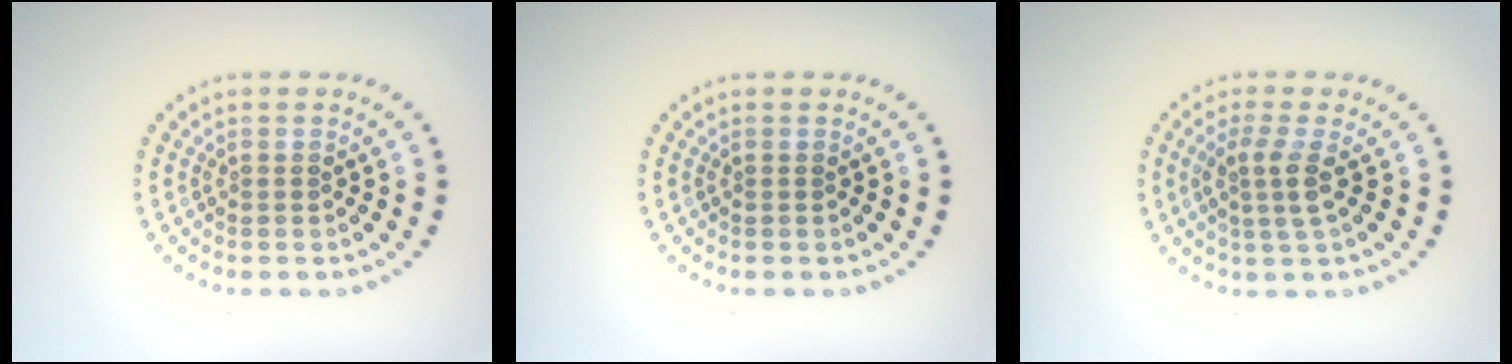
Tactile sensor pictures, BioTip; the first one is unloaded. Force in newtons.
{"total": 0.0}
{"total": 2.6, "press": 2.1, "slide": 1.6}